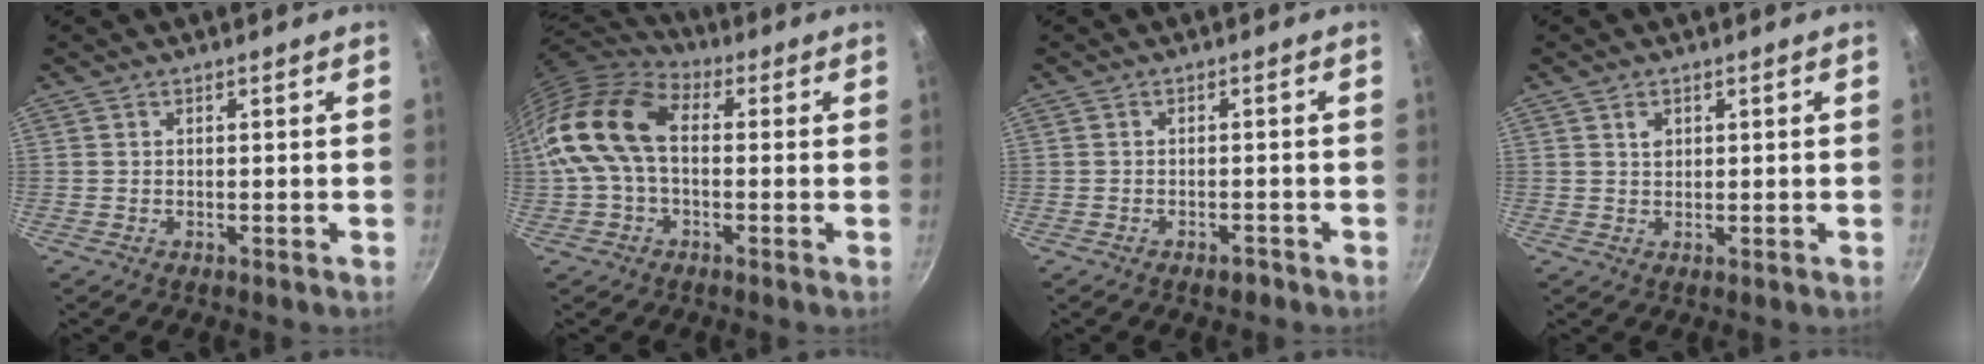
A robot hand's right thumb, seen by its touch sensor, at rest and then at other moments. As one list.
[{"total": 16.1, "force": [0.4, 10.4, 12.3], "torque": [-0.230, 0.035, -0.011]}, {"total": 1.8, "force": [-1.4, 0.8, 0.8], "torque": [-0.008, 0.013, -0.014]}, {"total": 1.9, "force": [0.8, 1.4, 1.0], "torque": [-0.011, -0.001, 0.014]}]